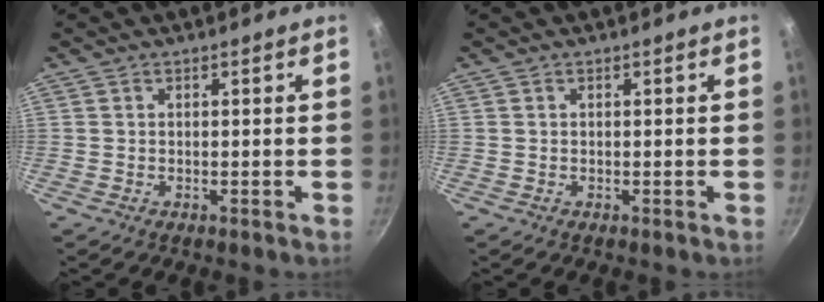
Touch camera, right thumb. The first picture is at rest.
{"total": 0.0}